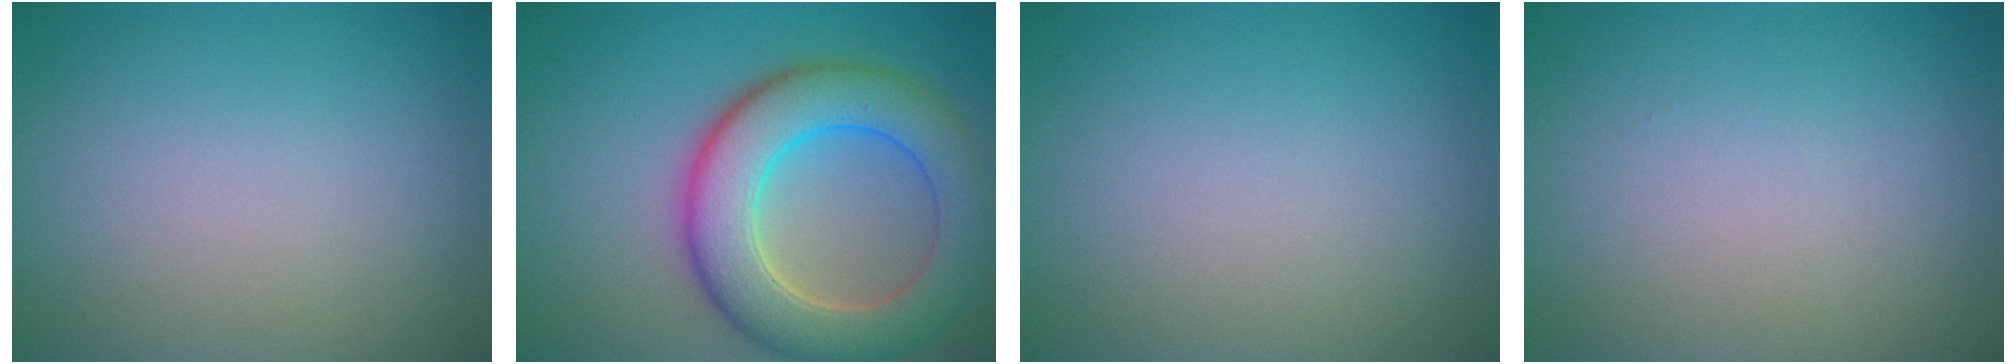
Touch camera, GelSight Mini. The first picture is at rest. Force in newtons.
{"total": 8.9, "press": 8.9, "slide": 0.6}
{"total": 0.0}
{"total": 0.0}